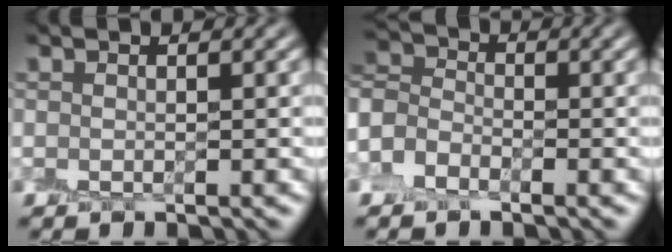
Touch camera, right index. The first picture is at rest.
{"total": 3.7, "force": [-2.1, 2.6, 1.7], "torque": [-0.038, 0.011, -0.059]}